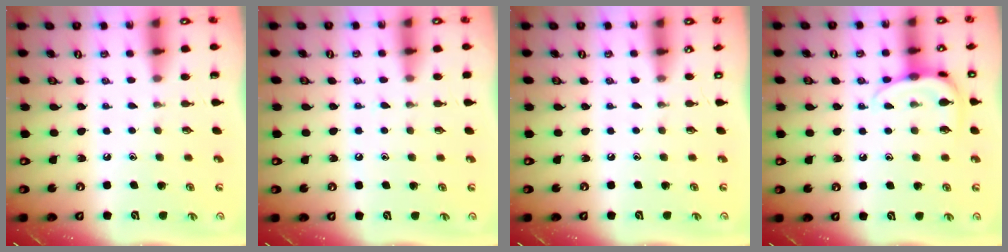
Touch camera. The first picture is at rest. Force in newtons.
{"total": 7.6, "press": 7.6, "slide": 0.8}
{"total": 0.0}
{"total": 9.7, "press": 9.7, "slide": 0.9}